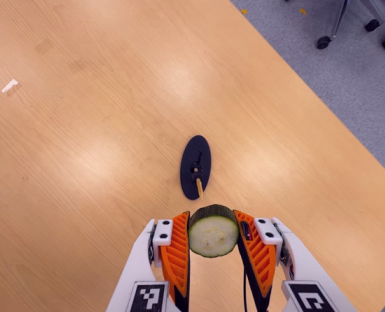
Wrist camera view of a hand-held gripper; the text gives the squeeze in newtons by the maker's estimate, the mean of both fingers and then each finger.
{"total": 10.8, "left": 10.3, "right": 11.4}